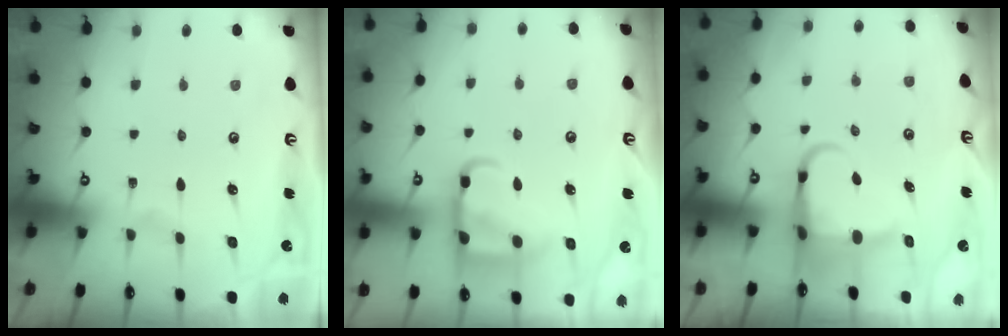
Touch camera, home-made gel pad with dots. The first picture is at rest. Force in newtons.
{"total": 13.1, "press": 13.0, "slide": 1.6}
{"total": 6.6, "press": 6.4, "slide": 1.6}